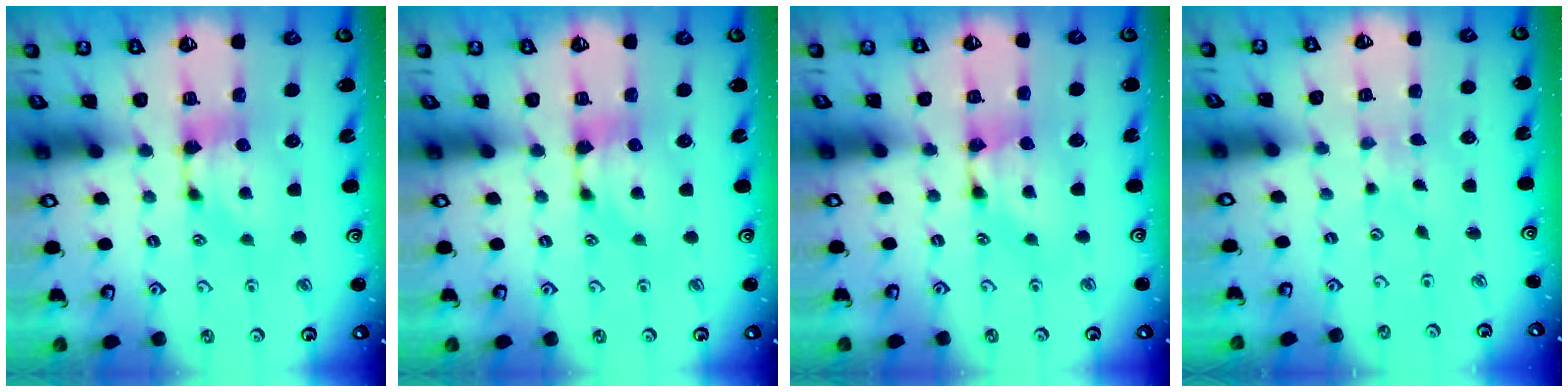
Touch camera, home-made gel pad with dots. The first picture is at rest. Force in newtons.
{"total": 0.0}
{"total": 1.8, "press": 1.8, "slide": 0.2}
{"total": 4.6, "press": 4.6, "slide": 0.0}